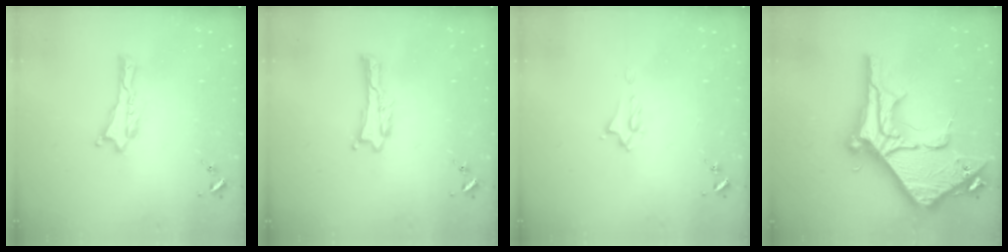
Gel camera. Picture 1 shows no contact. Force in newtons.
{"total": 0.0}
{"total": 1.6, "press": 1.6, "slide": 0.2}
{"total": 15.4, "press": 15.3, "slide": 1.5}